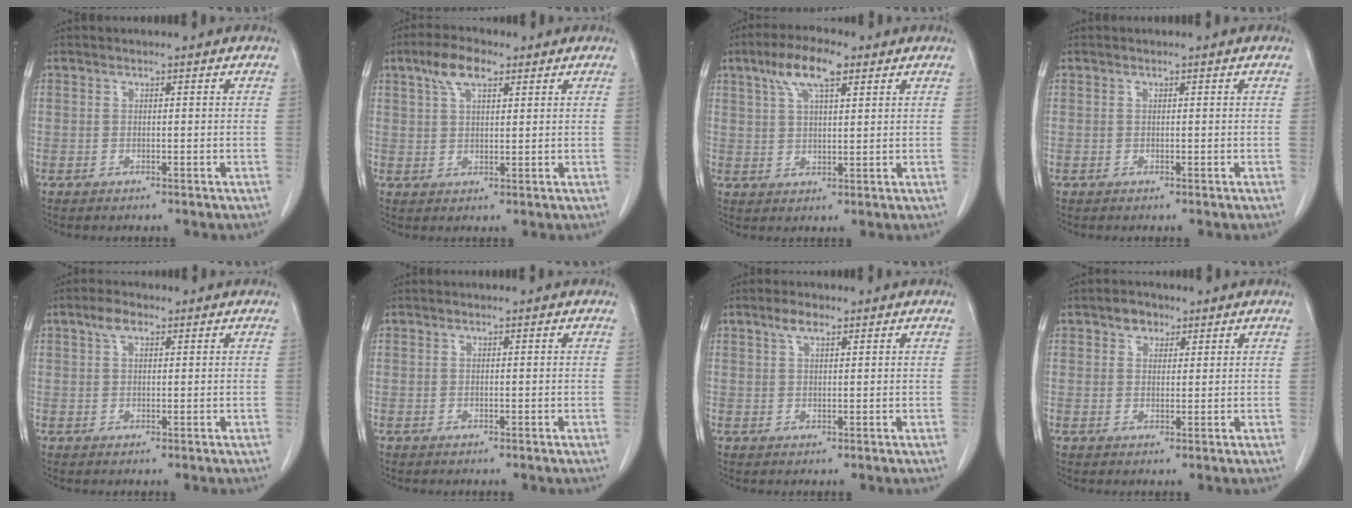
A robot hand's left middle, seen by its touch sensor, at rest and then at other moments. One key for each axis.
{"total": 5.6, "fx": 3.3, "fy": 2.0, "fz": 4.1, "tx": -0.085, "ty": 0.015, "tz": 0.061}
{"total": 7.4, "fx": 4.2, "fy": 2.0, "fz": 5.8, "tx": -0.117, "ty": 0.017, "tz": 0.076}
{"total": 0.0}
{"total": 2.7, "fx": 1.5, "fy": 1.3, "fz": 1.8, "tx": -0.040, "ty": 0.010, "tz": 0.031}
{"total": 0.0}
{"total": 2.5, "fx": 1.7, "fy": 0.9, "fz": 1.7, "tx": -0.038, "ty": 0.007, "tz": 0.034}
{"total": 2.7, "fx": 1.7, "fy": 1.9, "fz": 1.0, "tx": -0.017, "ty": 0.007, "tz": 0.027}